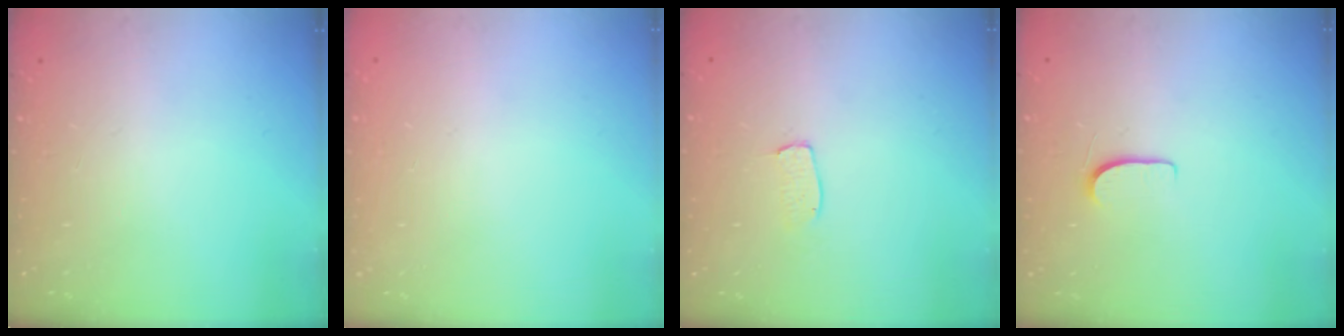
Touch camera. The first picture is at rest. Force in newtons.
{"total": 0.0}
{"total": 3.3, "press": 3.3, "slide": 0.2}
{"total": 5.0, "press": 5.0, "slide": 0.5}